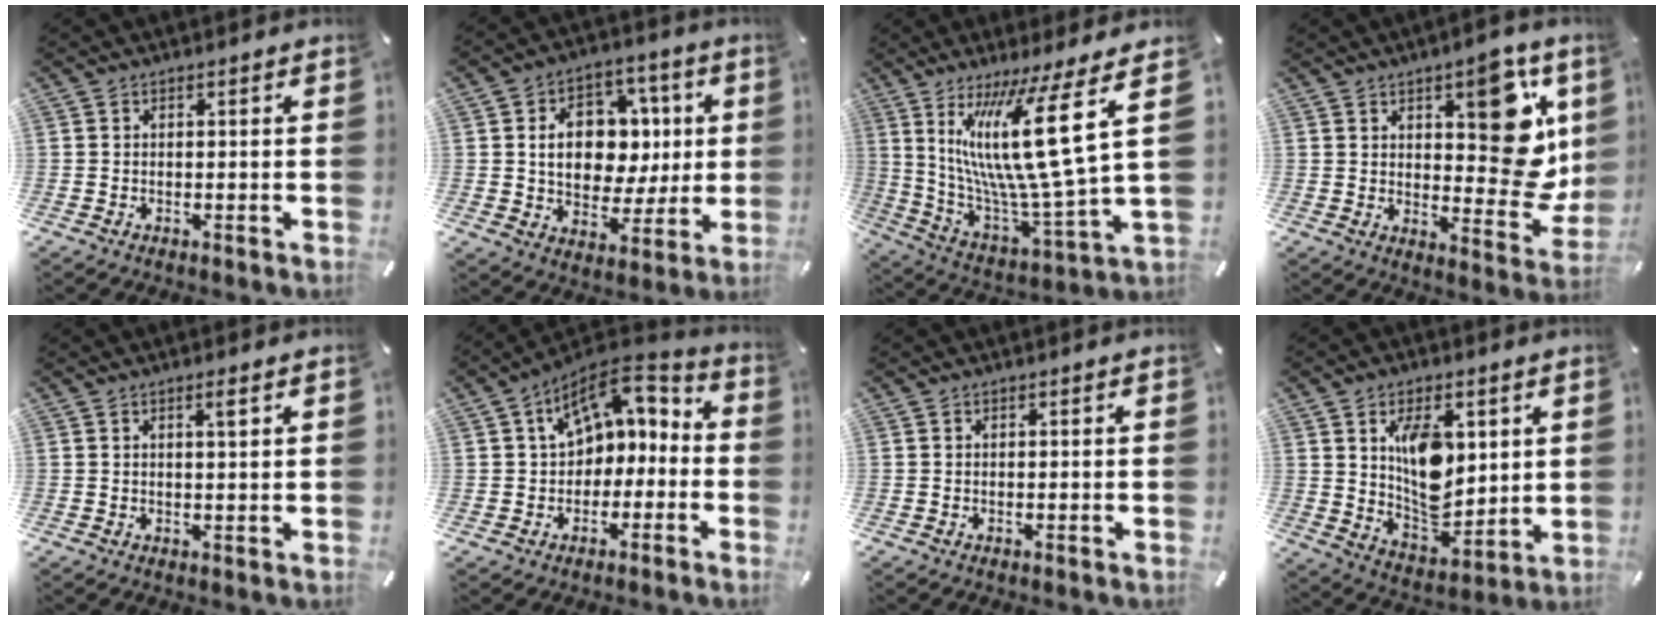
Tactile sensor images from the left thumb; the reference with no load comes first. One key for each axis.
{"total": 13.4, "fx": 1.7, "fy": 10.9, "fz": 7.5, "tx": -0.118, "ty": 0.010, "tz": 0.040}
{"total": 23.6, "fx": 8.4, "fy": 3.4, "fz": 21.8, "tx": -0.436, "ty": -0.066, "tz": 0.123}
{"total": 17.3, "fx": 5.5, "fy": 9.1, "fz": 13.7, "tx": -0.140, "ty": -0.042, "tz": 0.093}
{"total": 2.1, "fx": 1.1, "fy": 0.2, "fz": 1.8, "tx": -0.038, "ty": 0.000, "tz": 0.018}
{"total": 9.6, "fx": 3.7, "fy": 7.2, "fz": 5.2, "tx": -0.084, "ty": -0.016, "tz": 0.069}
{"total": 0.0}
{"total": 12.9, "fx": 4.0, "fy": 8.6, "fz": 8.7, "tx": -0.150, "ty": -0.023, "tz": 0.073}